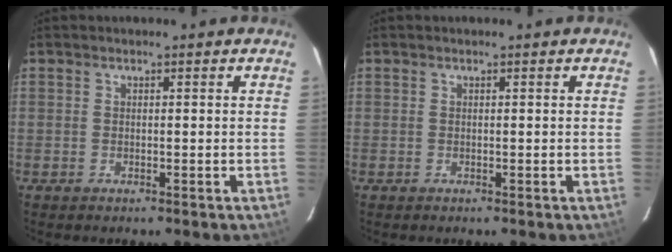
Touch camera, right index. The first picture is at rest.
{"total": 0.0}